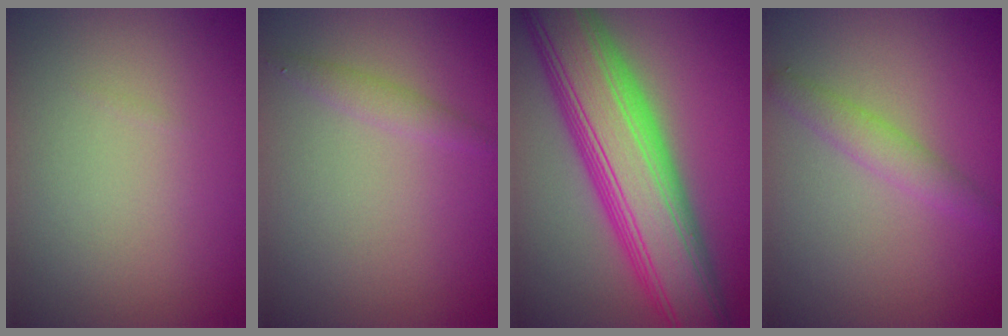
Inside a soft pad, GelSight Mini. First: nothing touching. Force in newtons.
{"total": 1.2, "press": 1.2, "slide": 0.0}
{"total": 11.7, "press": 11.6, "slide": 0.3}
{"total": 2.0, "press": 2.0, "slide": 0.1}